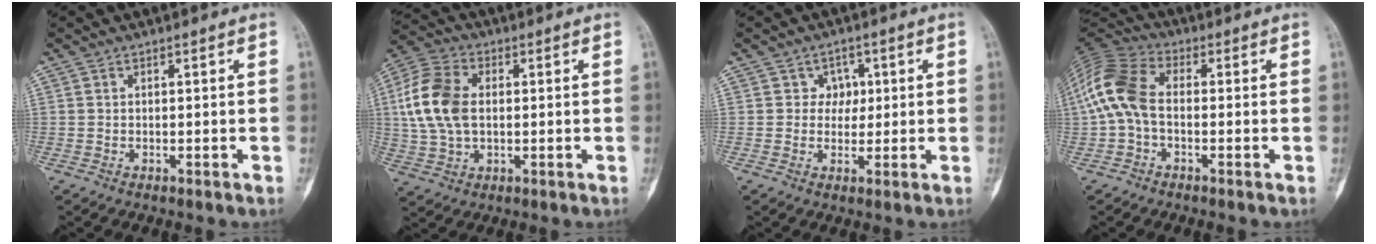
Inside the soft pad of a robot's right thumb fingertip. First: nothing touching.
{"total": 13.3, "force": [1.1, 8.6, 10.0], "torque": [-0.205, 0.015, 0.019]}
{"total": 3.6, "force": [0.9, 3.3, 1.2], "torque": [0.014, 0.003, 0.007]}
{"total": 11.6, "force": [-0.6, 7.1, 9.1], "torque": [-0.198, 0.030, -0.024]}